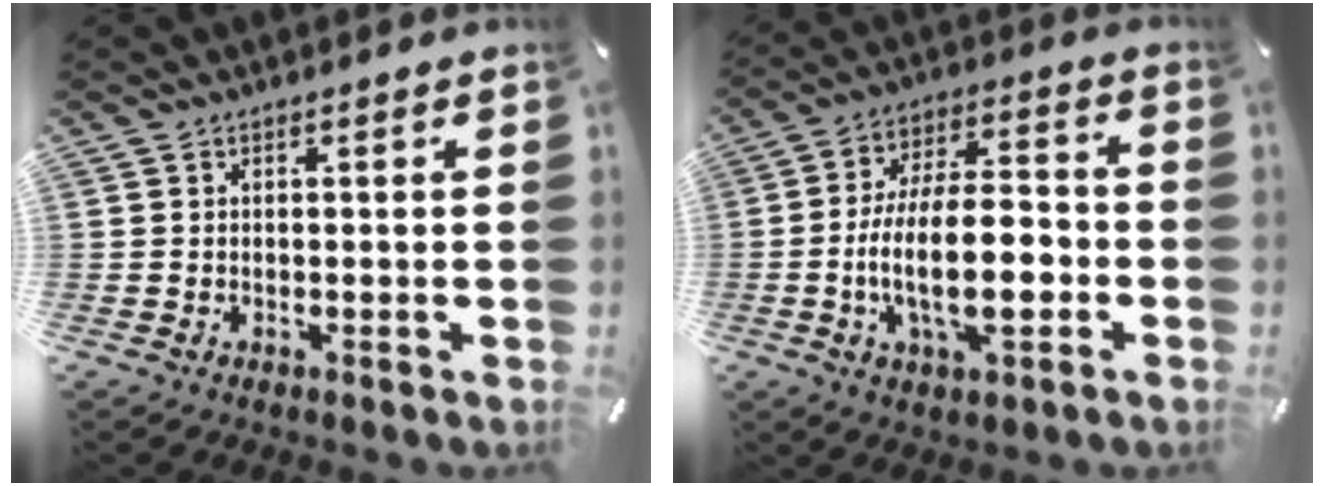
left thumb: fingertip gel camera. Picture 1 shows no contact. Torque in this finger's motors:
{"motor_torque": [1.51, 3.50, 0.43, 0.02, 0.28]}